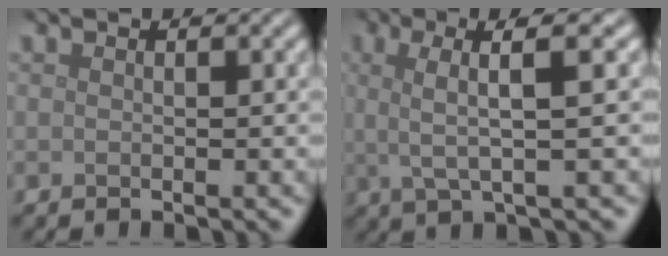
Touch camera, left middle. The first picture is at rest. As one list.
[{"total": 5.5, "force": [1.5, 1.1, 5.2], "torque": [-0.088, 0.016, 0.022]}]